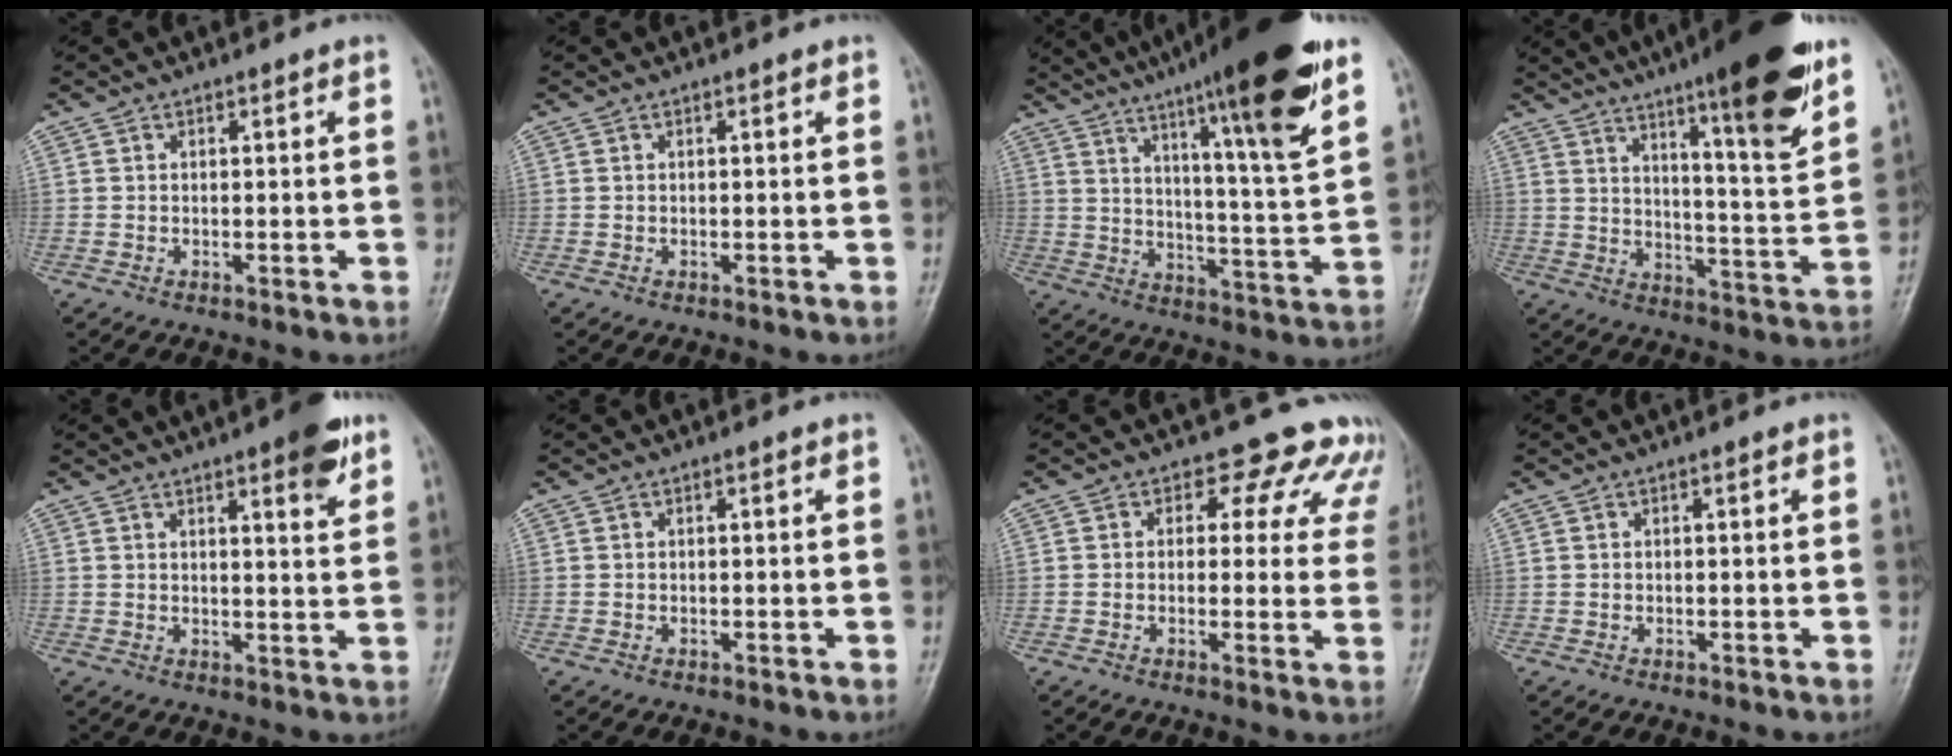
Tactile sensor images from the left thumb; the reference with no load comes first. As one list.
[{"total": 0.0}, {"total": 22.4, "force": [13.9, 1.6, 17.5], "torque": [-0.244, -0.052, 0.209]}, {"total": 19.7, "force": [12.3, 2.5, 15.2], "torque": [-0.196, -0.064, 0.184]}, {"total": 7.2, "force": [4.3, 1.7, 5.5], "torque": [-0.063, -0.019, 0.053]}, {"total": 0.0}, {"total": 9.9, "force": [8.0, 5.5, 2.1], "torque": [0.036, -0.031, 0.061]}, {"total": 0.0}]